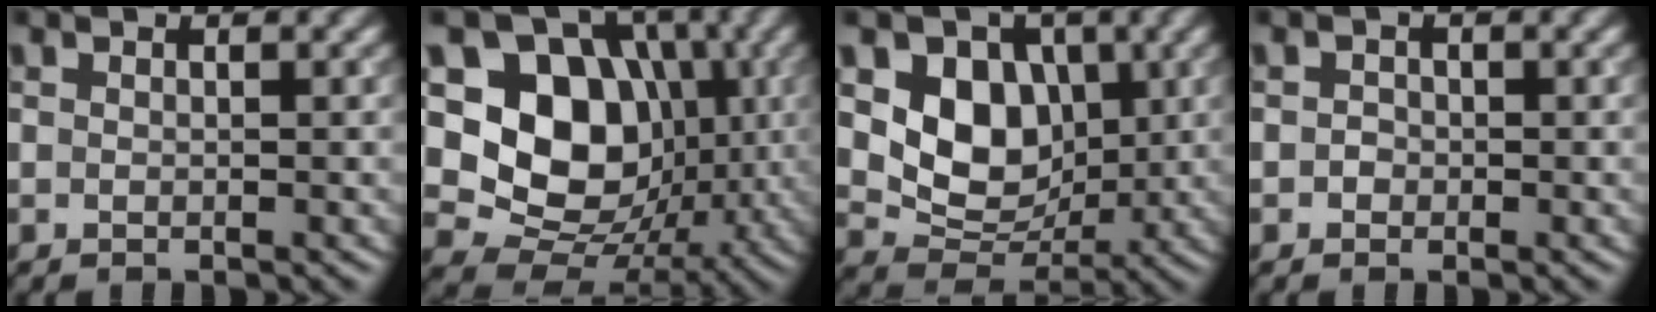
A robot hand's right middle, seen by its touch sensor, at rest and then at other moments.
{"total": 11.9, "force": [1.0, 9.4, 7.2], "torque": [-0.107, -0.007, 0.005]}
{"total": 7.3, "force": [1.5, 5.7, 4.3], "torque": [-0.071, -0.011, 0.022]}
{"total": 0.9, "force": [-0.2, 0.8, 0.3], "torque": [0.000, -0.002, -0.006]}